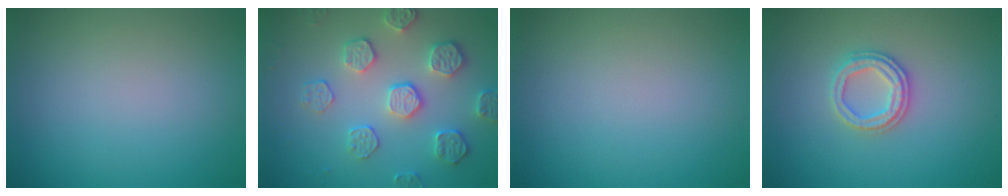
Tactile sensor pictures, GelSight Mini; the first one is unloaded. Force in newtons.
{"total": 4.3, "press": 4.1, "slide": 1.3}
{"total": 0.0}
{"total": 2.5, "press": 2.4, "slide": 0.6}